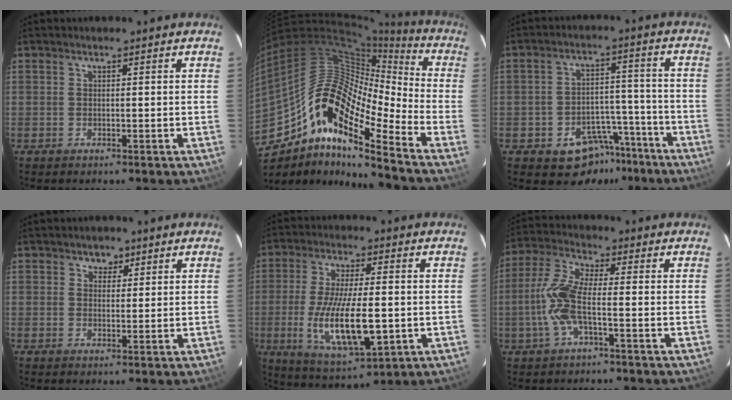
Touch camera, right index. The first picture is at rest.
{"total": 19.0, "force": [-10.2, 5.2, 15.2], "torque": [-0.247, -0.009, -0.207]}
{"total": 10.9, "force": [-7.4, 7.2, 3.5], "torque": [-0.059, 0.040, -0.083]}
{"total": 2.5, "force": [1.4, 2.0, 0.5], "torque": [0.001, 0.004, 0.020]}
{"total": 15.4, "force": [-2.8, 4.8, 14.3], "torque": [-0.281, -0.022, -0.039]}
{"total": 8.5, "force": [-2.2, 1.6, 8.1], "torque": [-0.186, 0.004, -0.045]}